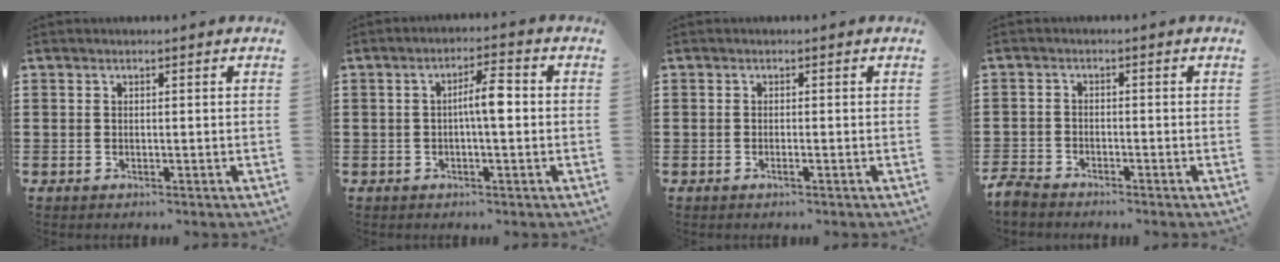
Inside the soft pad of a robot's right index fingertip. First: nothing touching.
{"total": 4.9, "force": [-0.2, 0.9, 4.8], "torque": [-0.086, 0.008, -0.007]}
{"total": 0.7, "force": [-0.3, 0.0, 0.6], "torque": [-0.011, -0.003, -0.006]}
{"total": 2.6, "force": [-2.6, 0.5, 0.3], "torque": [-0.015, 0.001, -0.057]}